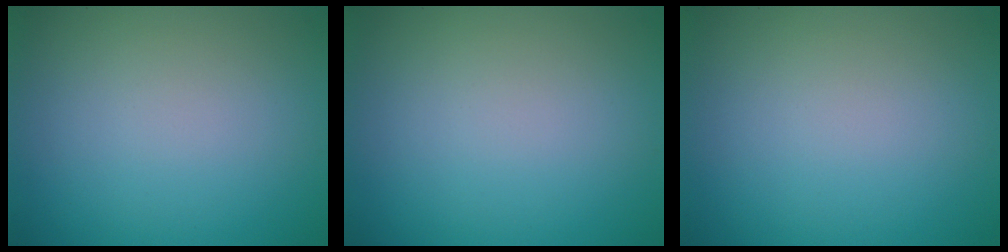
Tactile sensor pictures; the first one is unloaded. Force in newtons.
{"total": 0.0}
{"total": 0.0}